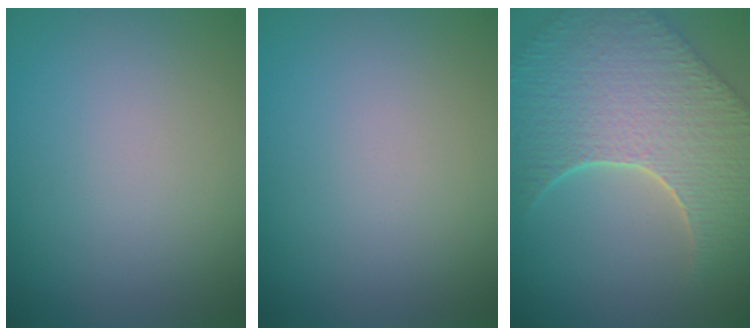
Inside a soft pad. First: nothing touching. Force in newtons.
{"total": 0.0}
{"total": 9.4, "press": 6.6, "slide": 6.6}